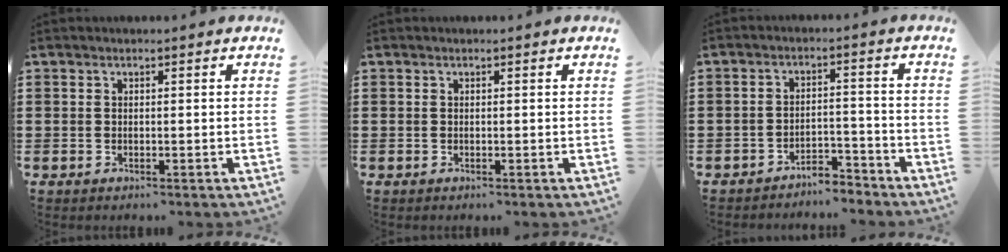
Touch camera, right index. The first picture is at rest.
{"total": 0.0}
{"total": 3.9, "force": [-3.9, 0.3, 0.5], "torque": [-0.014, 0.004, -0.079]}